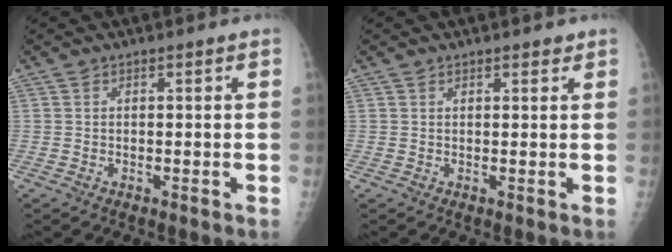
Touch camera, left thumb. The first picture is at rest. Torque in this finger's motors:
{"motor_torque": [-0.10, 0.01, -0.28, -0.09, 0.01]}